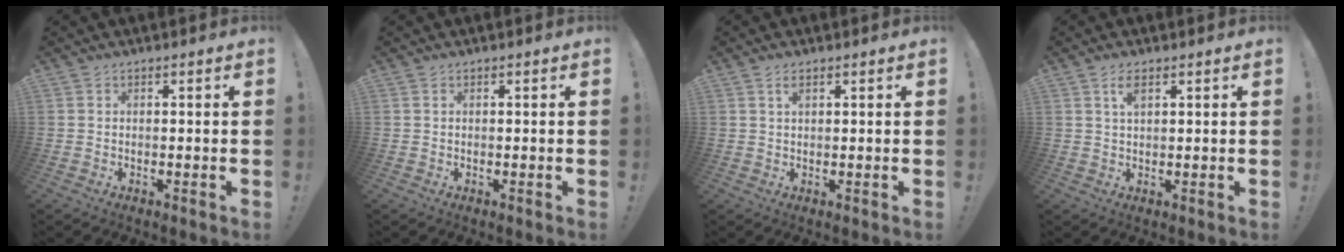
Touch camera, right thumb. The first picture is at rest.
{"total": 0.0}
{"total": 1.9, "force": [1.2, 0.5, 1.4], "torque": [-0.014, -0.006, 0.018]}
{"total": 3.4, "force": [1.9, 1.1, 2.6], "torque": [-0.040, -0.005, 0.031]}